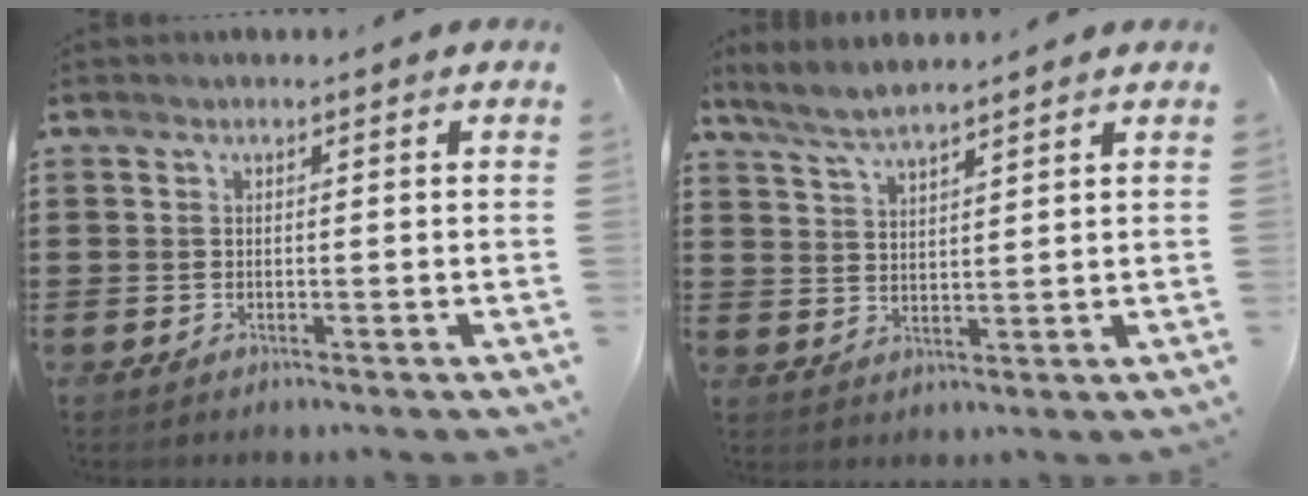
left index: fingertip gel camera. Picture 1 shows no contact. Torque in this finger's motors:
{"motor_torque": [1.24, 0.90, 0.14, 0.03]}